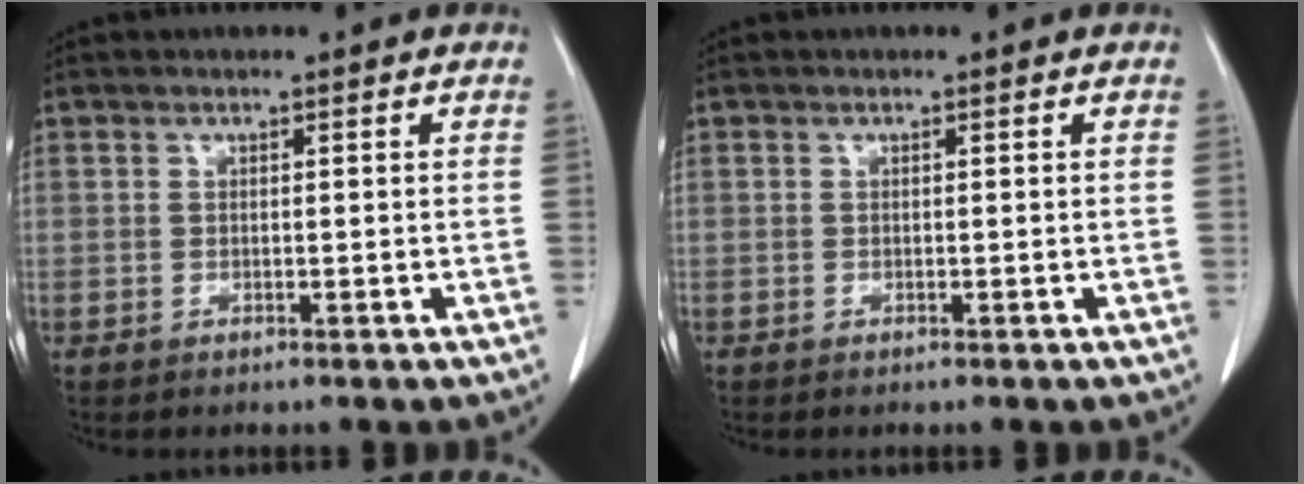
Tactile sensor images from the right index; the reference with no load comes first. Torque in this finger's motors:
{"motor_torque": [0.08, 0.11, 0.08, 0.00]}